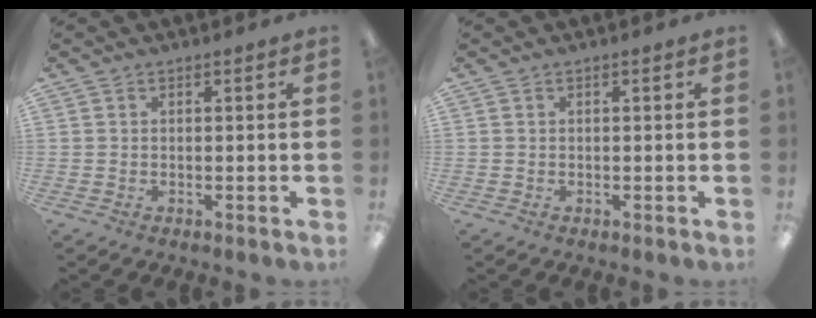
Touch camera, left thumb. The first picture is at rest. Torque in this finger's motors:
{"motor_torque": [0.00, 0.00, 0.00, 0.00, 0.00]}